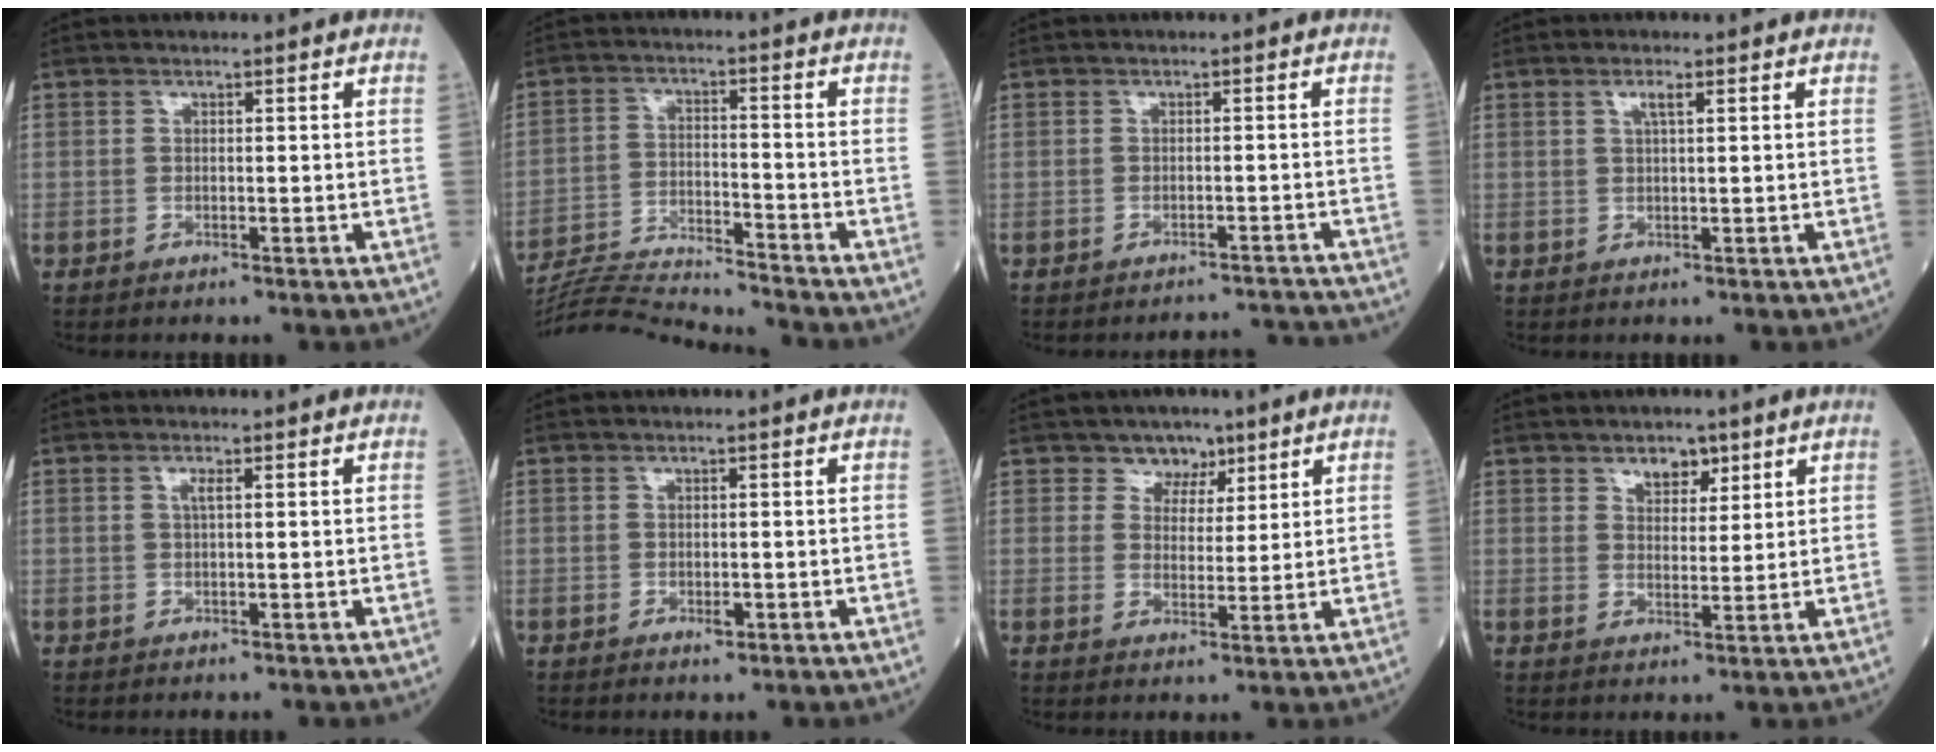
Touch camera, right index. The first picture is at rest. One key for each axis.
{"total": 12.7, "fx": -12.3, "fy": -1.6, "fz": 2.5, "tx": -0.046, "ty": -0.002, "tz": -0.213}
{"total": 4.5, "fx": -4.4, "fy": -0.2, "fz": -0.8, "tx": 0.021, "ty": 0.004, "tz": -0.051}
{"total": 1.6, "fx": 0.7, "fy": 0.3, "fz": 1.4, "tx": -0.028, "ty": 0.001, "tz": 0.010}
{"total": 1.2, "fx": 0.4, "fy": 0.1, "fz": 1.1, "tx": -0.026, "ty": 0.002, "tz": 0.005}
{"total": 1.0, "fx": -0.4, "fy": 0.5, "fz": 0.7, "tx": -0.011, "ty": -0.001, "tz": -0.004}
{"total": 4.0, "fx": 2.7, "fy": 2.9, "fz": 0.5, "tx": -0.002, "ty": 0.003, "tz": 0.044}
{"total": 3.7, "fx": 2.5, "fy": 2.1, "fz": 1.8, "tx": -0.023, "ty": 0.001, "tz": 0.042}